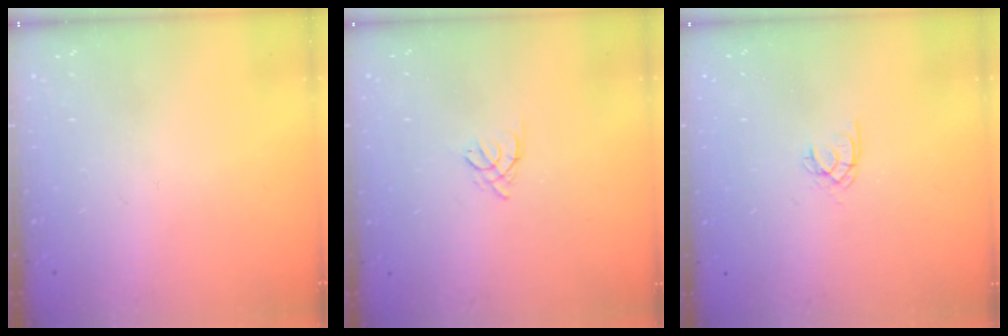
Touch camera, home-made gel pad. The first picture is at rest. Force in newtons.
{"total": 3.0, "press": 2.9, "slide": 0.7}
{"total": 1.9, "press": 1.9, "slide": 0.2}